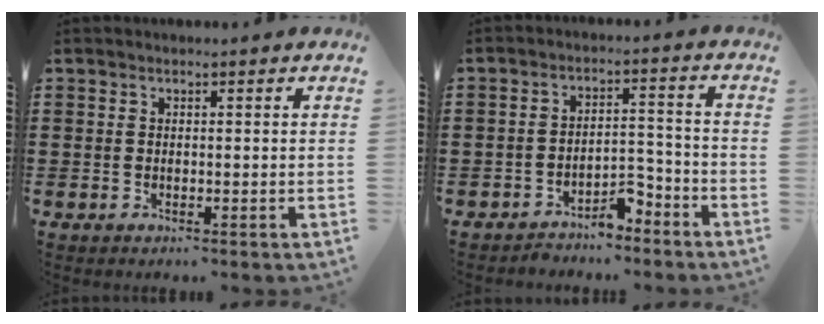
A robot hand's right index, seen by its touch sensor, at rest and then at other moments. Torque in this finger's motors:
{"motor_torque": [1.08, 1.06, 0.24, 0.04]}